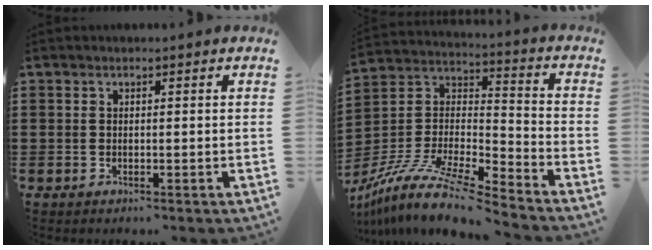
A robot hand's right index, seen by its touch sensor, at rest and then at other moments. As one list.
[{"total": 12.3, "force": [-10.3, 1.8, 6.4], "torque": [-0.131, 0.015, -0.203]}]